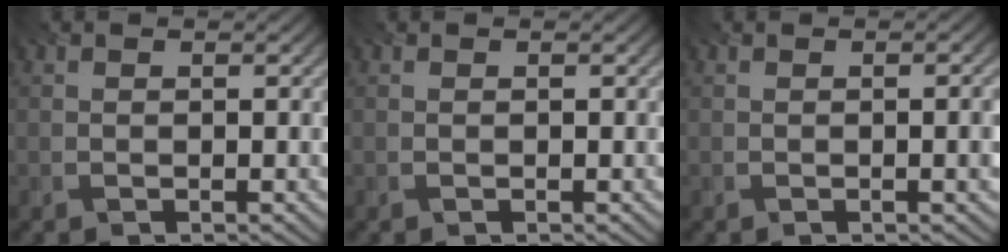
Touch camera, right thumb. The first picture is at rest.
{"total": 0.0}
{"total": 2.0, "force": [-0.3, 0.0, 2.0], "torque": [-0.023, 0.005, -0.006]}